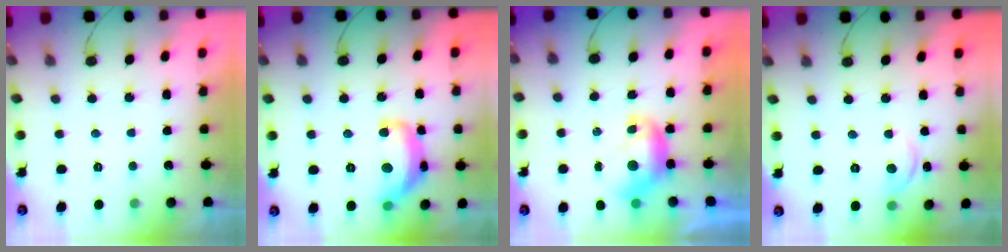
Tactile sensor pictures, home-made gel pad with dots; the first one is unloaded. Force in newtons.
{"total": 13.9, "press": 13.8, "slide": 1.0}
{"total": 7.2, "press": 7.1, "slide": 0.9}
{"total": 5.4, "press": 5.4, "slide": 0.3}